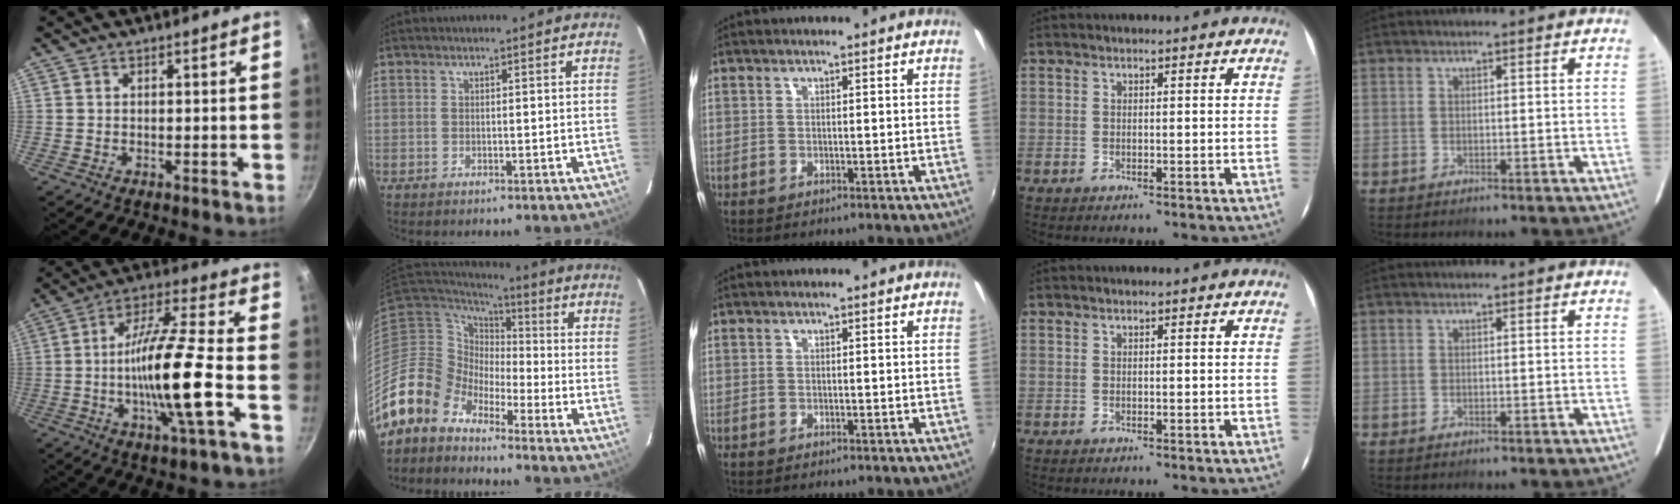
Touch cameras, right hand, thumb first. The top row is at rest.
{"thumb": {"total": 16.7, "force": [-4.3, 1.8, 16.0], "torque": [-0.274, 0.026, -0.088]}, "index": {"total": 9.2, "force": [-7.7, 4.9, 0.1], "torque": [-0.013, 0.025, -0.163]}}